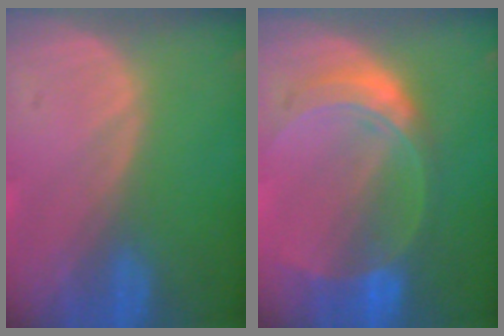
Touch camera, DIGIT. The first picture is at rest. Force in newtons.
{"total": 7.7, "press": 6.7, "slide": 3.8}